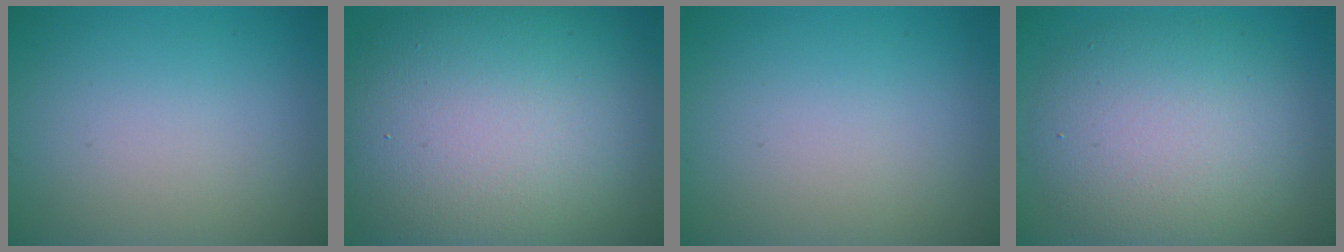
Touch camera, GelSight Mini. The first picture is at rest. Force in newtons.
{"total": 15.8, "press": 15.8, "slide": 0.6}
{"total": 0.0}
{"total": 7.9, "press": 7.9, "slide": 0.8}